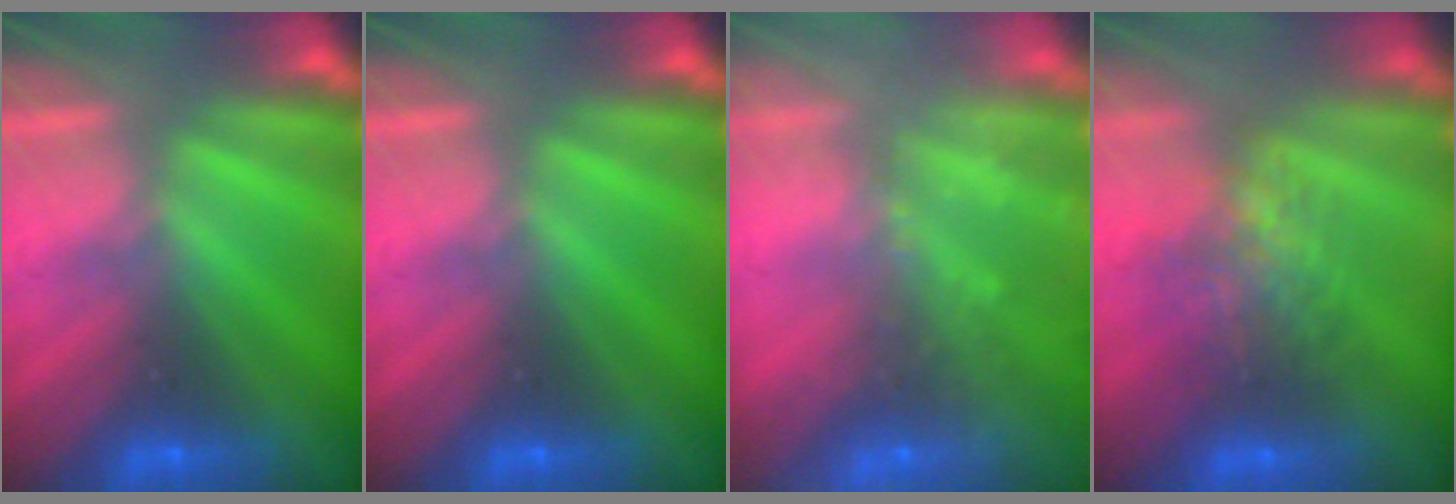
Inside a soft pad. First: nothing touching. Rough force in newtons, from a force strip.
{"total": 0.0}
{"total": 9.6}
{"total": 7.5}